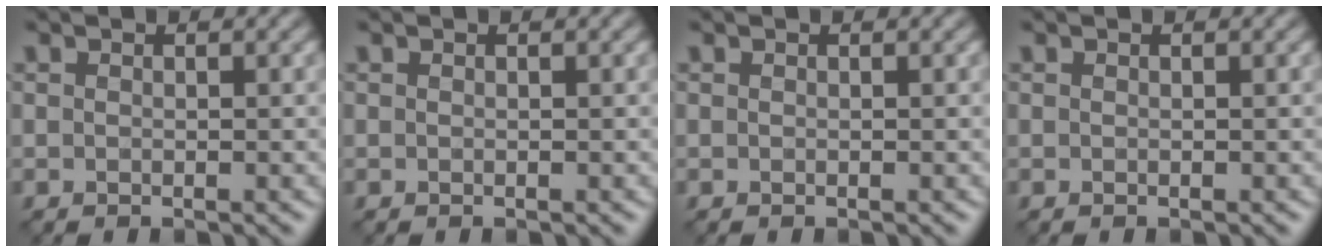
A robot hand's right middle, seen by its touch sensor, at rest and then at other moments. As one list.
[{"total": 0.0}, {"total": 0.0}, {"total": 0.0}]